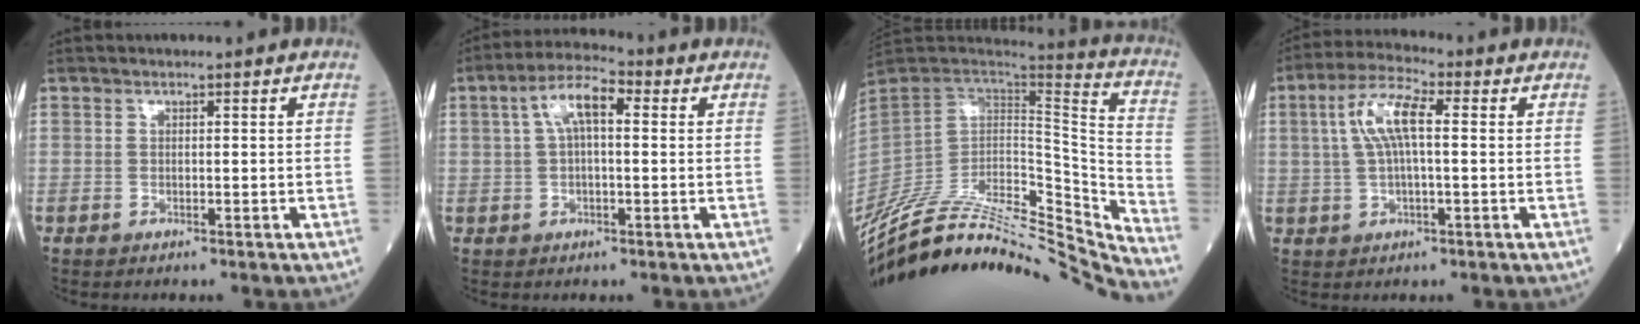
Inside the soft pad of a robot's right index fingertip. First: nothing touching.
{"total": 6.8, "force": [1.6, 2.3, 6.2], "torque": [-0.122, 0.030, 0.026]}
{"total": 37.2, "force": [-33.7, 4.9, 15.1], "torque": [-0.230, -0.051, -0.499]}
{"total": 7.6, "force": [1.3, 1.9, 7.3], "torque": [-0.154, 0.021, 0.023]}